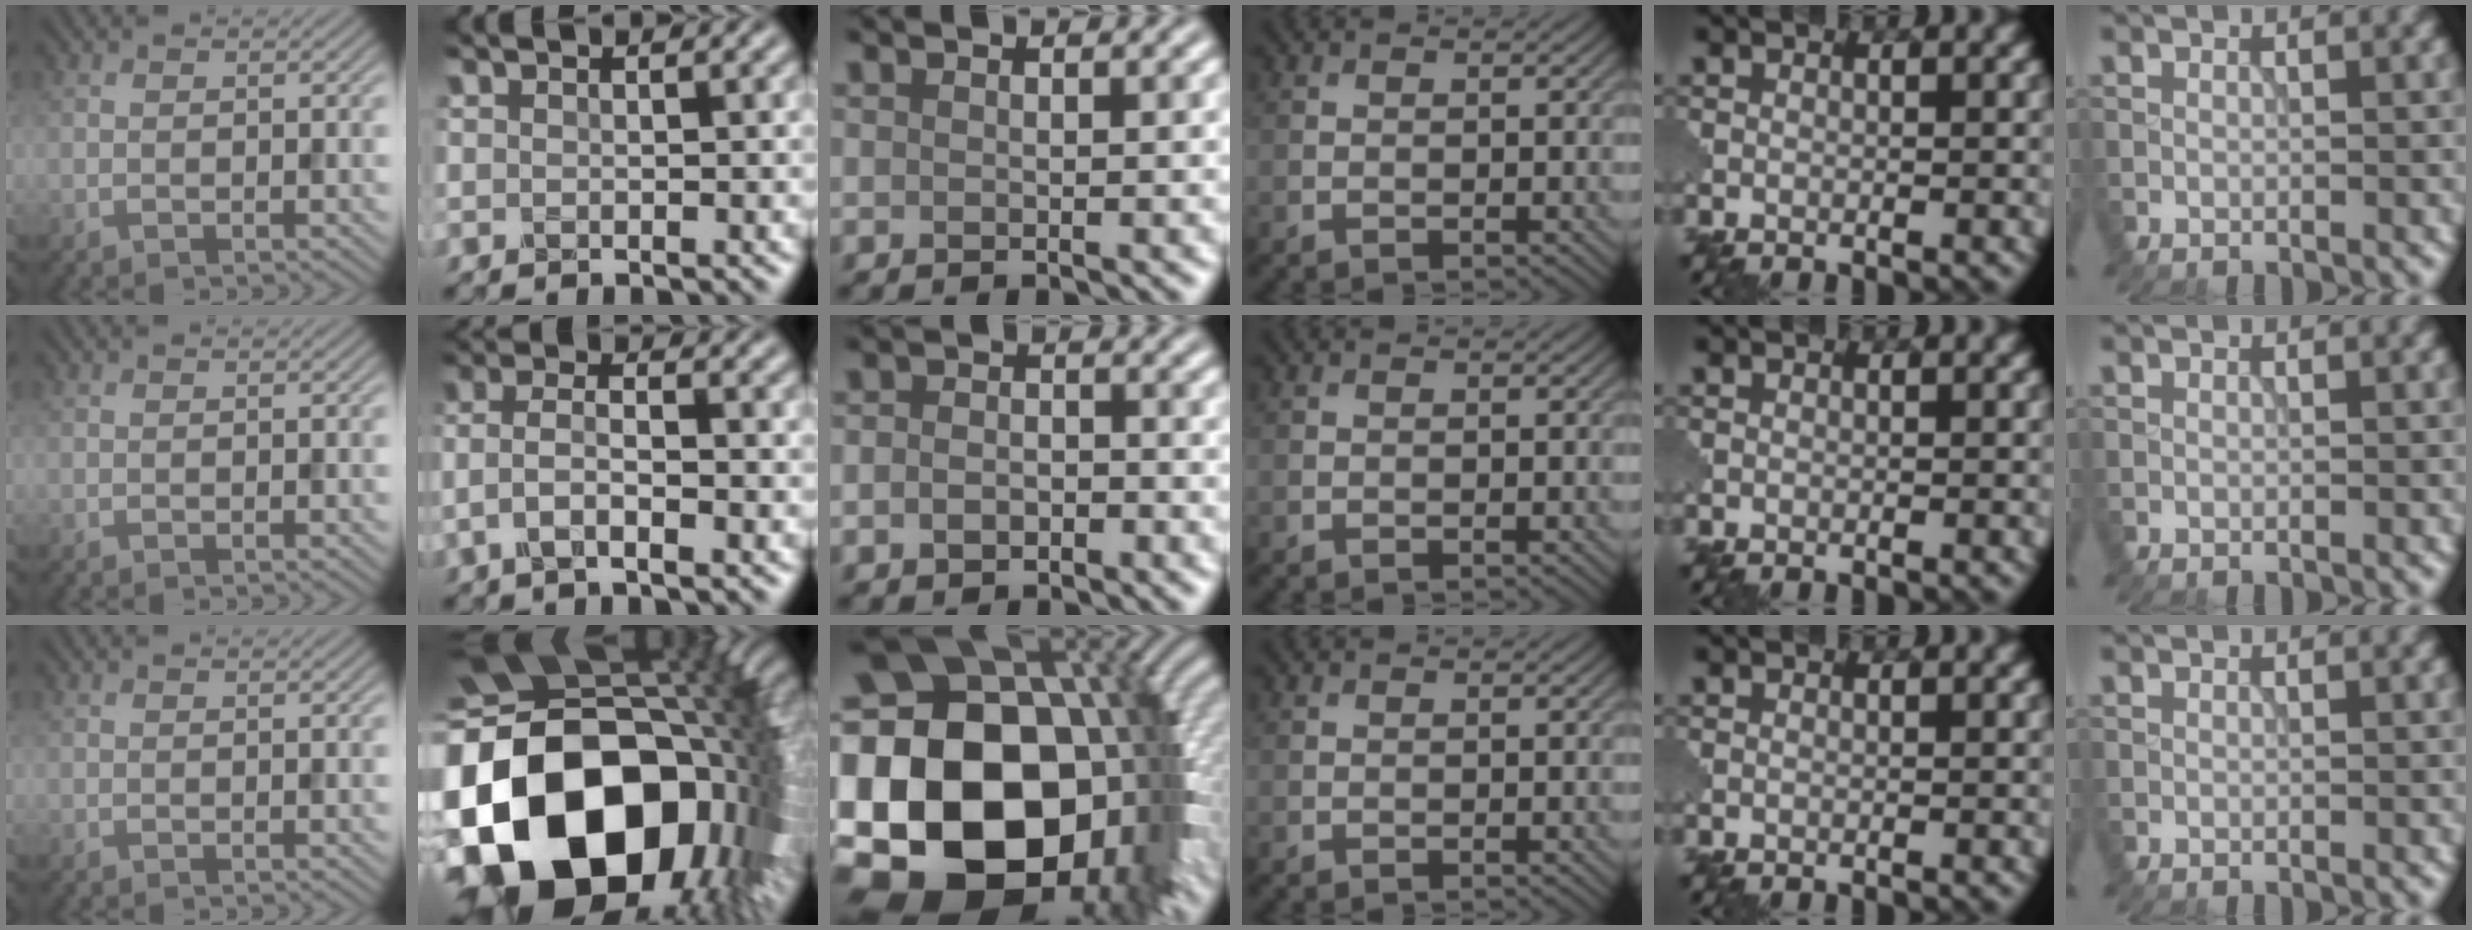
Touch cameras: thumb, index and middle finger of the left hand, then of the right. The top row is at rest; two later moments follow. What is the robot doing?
{"motion": "extract", "object": "pin"}